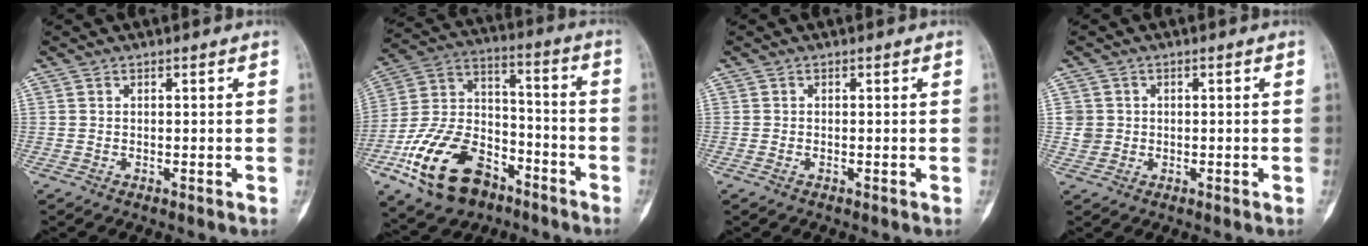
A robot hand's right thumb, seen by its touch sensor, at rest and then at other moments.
{"total": 20.8, "force": [-10.9, 12.5, 12.5], "torque": [-0.215, 0.073, -0.192]}
{"total": 0.6, "force": [-0.2, 0.4, 0.3], "torque": [-0.003, 0.000, -0.006]}
{"total": 3.0, "force": [0.1, 2.9, 0.6], "torque": [0.012, 0.006, 0.003]}